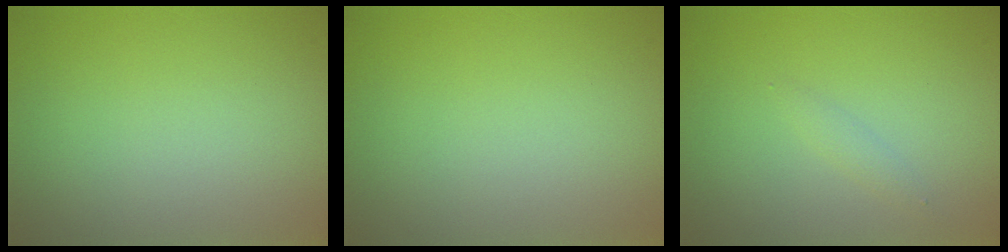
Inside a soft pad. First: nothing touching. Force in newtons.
{"total": 0.0}
{"total": 0.8, "press": 0.8, "slide": 0.1}